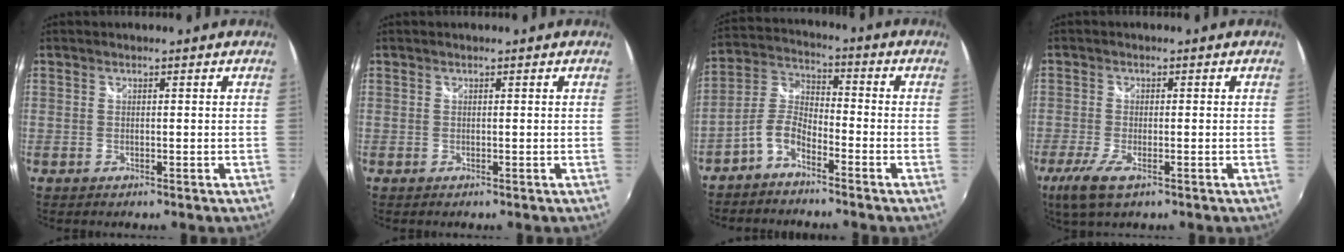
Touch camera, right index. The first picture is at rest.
{"total": 0.0}
{"total": 6.3, "force": [-4.3, 2.6, 3.8], "torque": [-0.096, 0.019, -0.092]}
{"total": 6.1, "force": [-3.5, 1.8, 4.7], "torque": [-0.112, -0.021, -0.067]}